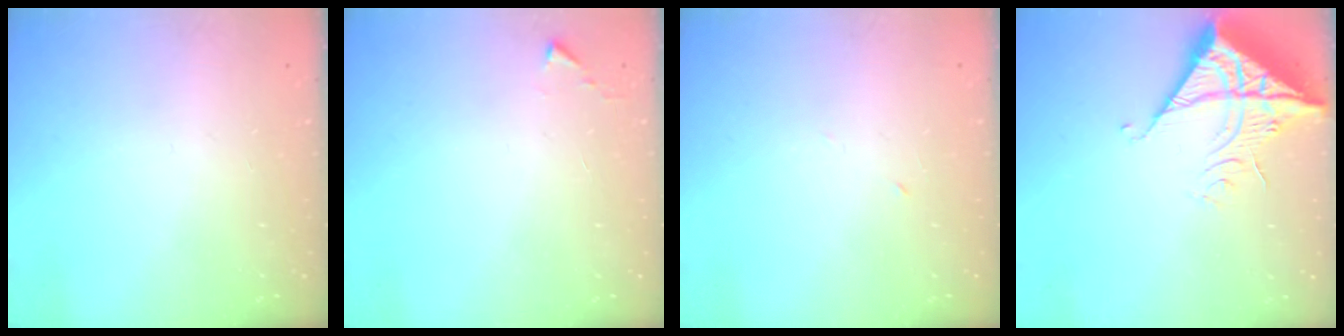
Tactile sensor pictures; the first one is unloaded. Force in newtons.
{"total": 2.7, "press": 2.7, "slide": 0.5}
{"total": 2.7, "press": 2.5, "slide": 1.0}
{"total": 15.7, "press": 15.6, "slide": 1.8}